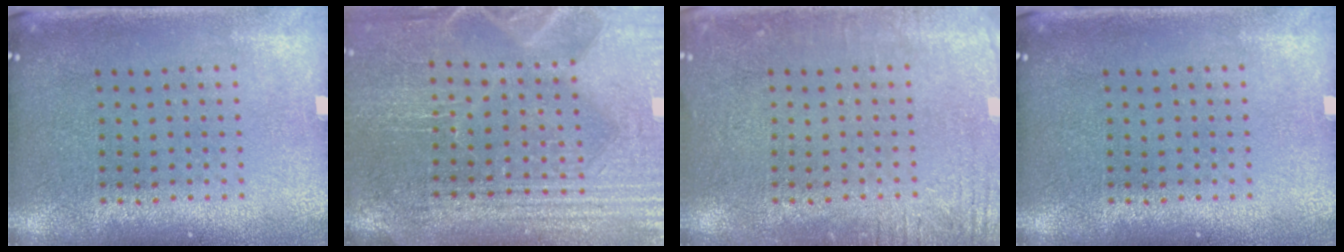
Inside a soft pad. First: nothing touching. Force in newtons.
{"total": 4.0, "press": 3.8, "slide": 1.3}
{"total": 2.5, "press": 2.5, "slide": 0.3}
{"total": 0.0}